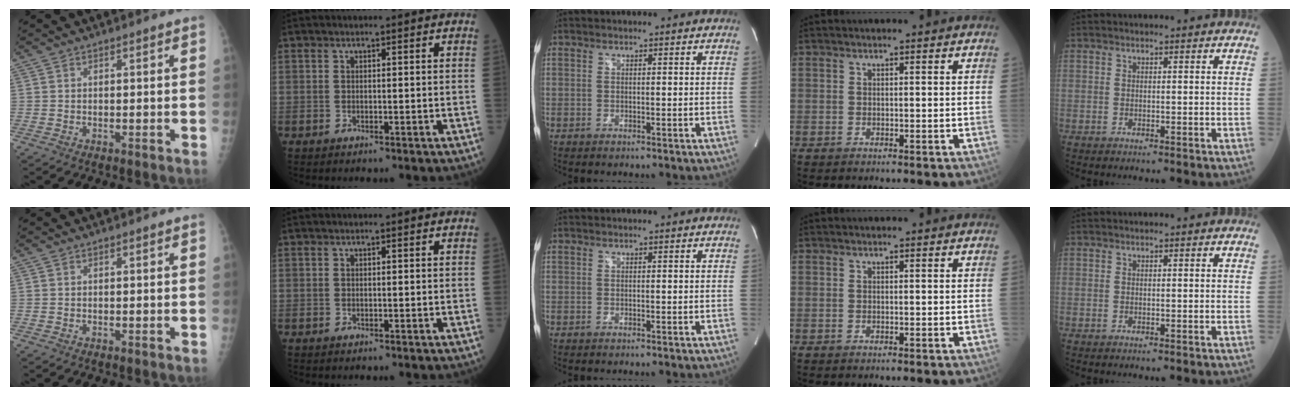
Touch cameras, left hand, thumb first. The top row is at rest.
{}